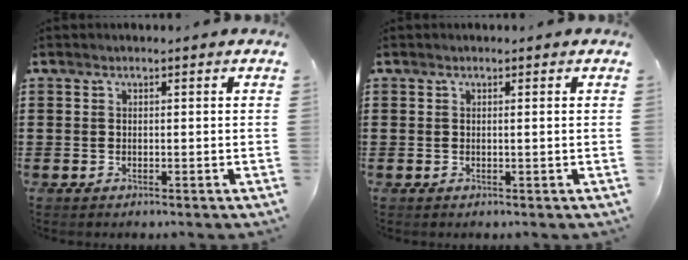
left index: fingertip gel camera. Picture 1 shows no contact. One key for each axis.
{"total": 0.7, "fx": 0.1, "fy": -0.2, "fz": 0.6, "tx": -0.011, "ty": -0.004, "tz": 0.002}